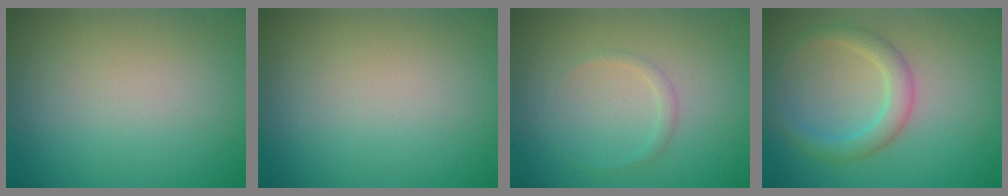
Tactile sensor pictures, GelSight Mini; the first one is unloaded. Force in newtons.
{"total": 0.0}
{"total": 0.8, "press": 0.8, "slide": 0.0}
{"total": 2.9, "press": 2.9, "slide": 0.2}